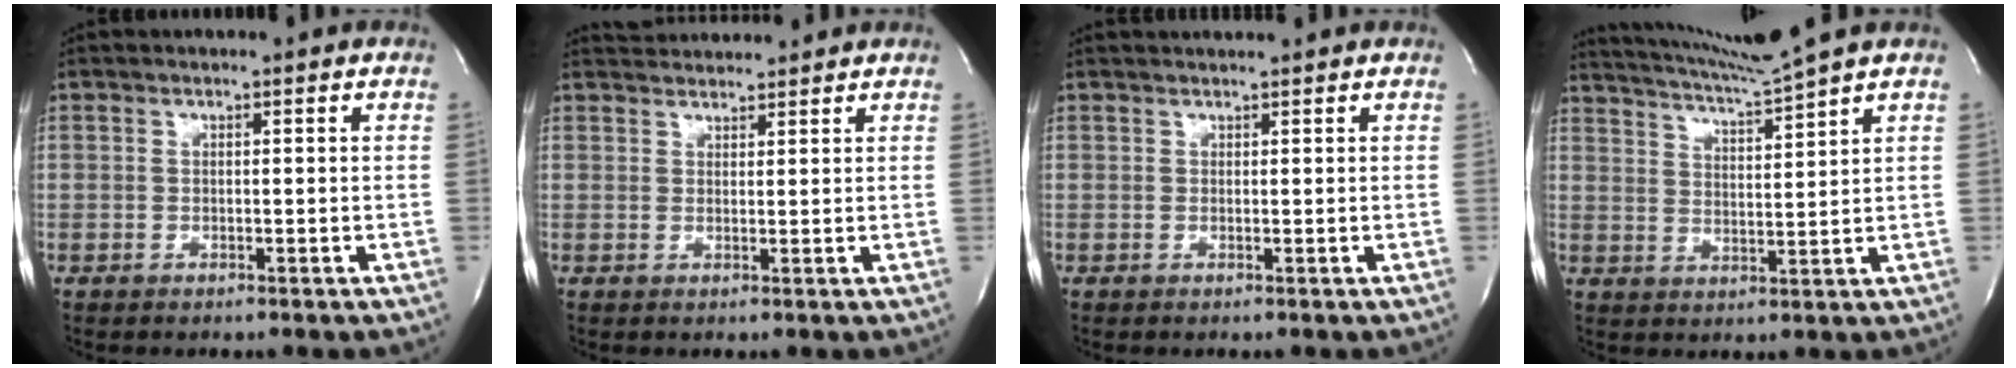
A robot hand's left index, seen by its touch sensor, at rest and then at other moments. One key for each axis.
{"total": 4.2, "fx": 4.2, "fy": 0.4, "fz": 0.3, "tx": -0.013, "ty": 0.027, "tz": 0.070}
{"total": 2.6, "fx": 2.5, "fy": -0.2, "fz": 0.6, "tx": -0.008, "ty": 0.019, "tz": 0.037}
{"total": 9.6, "fx": 8.6, "fy": -3.1, "fz": 2.9, "tx": -0.063, "ty": -0.028, "tz": 0.156}